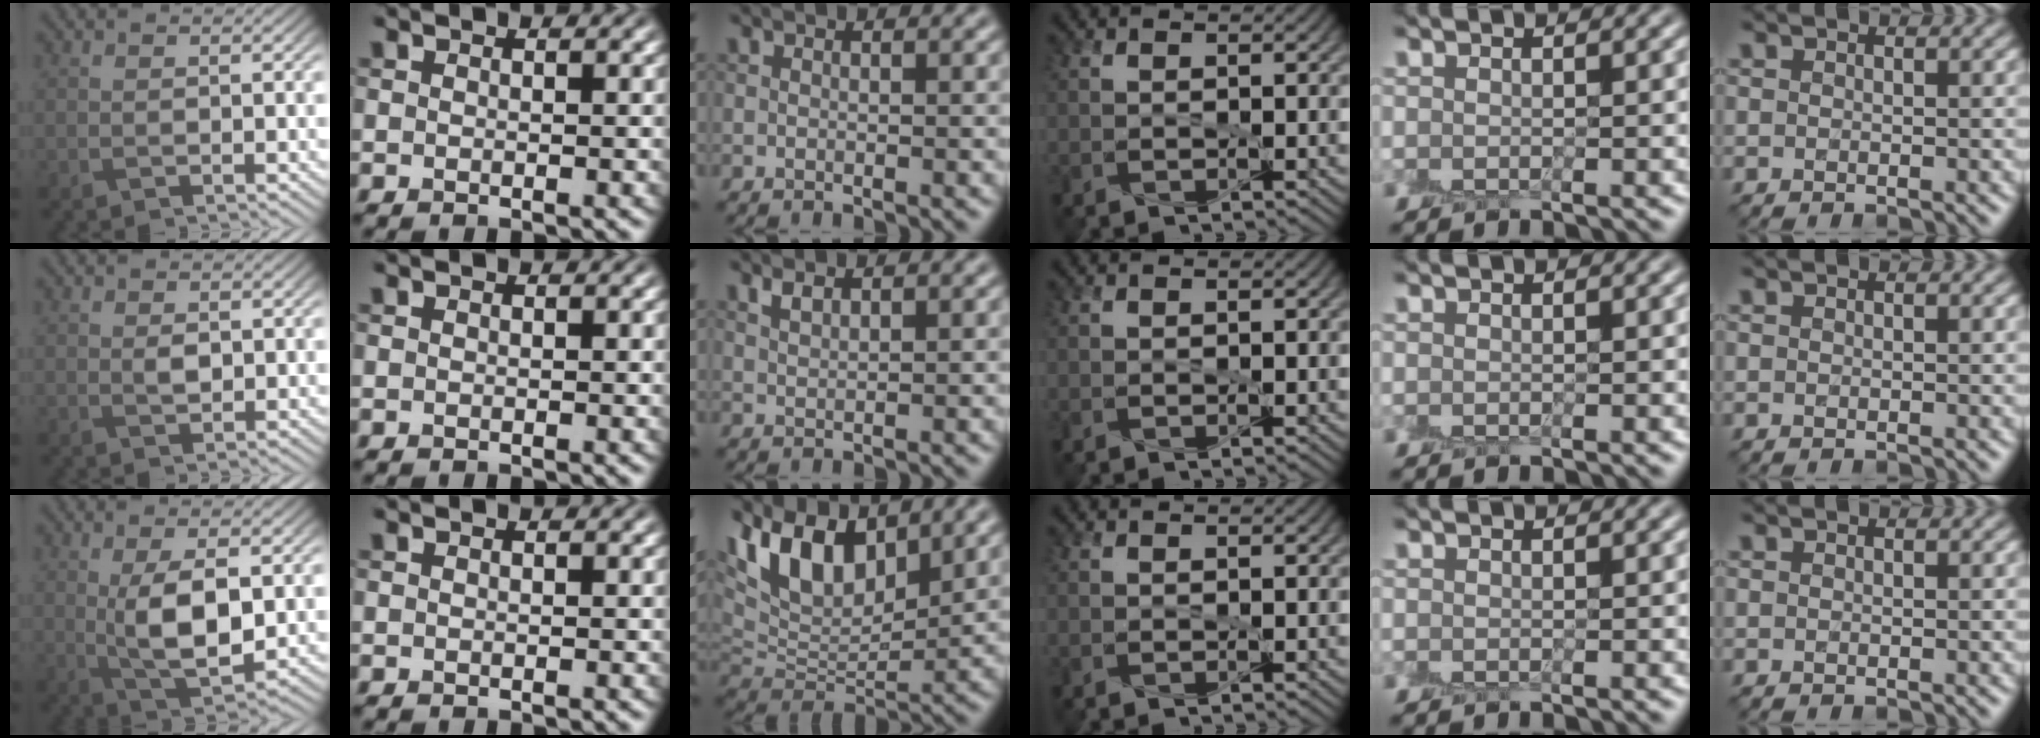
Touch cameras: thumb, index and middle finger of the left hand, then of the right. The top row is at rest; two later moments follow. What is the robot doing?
{"motion": "peel", "object": "sticky note"}